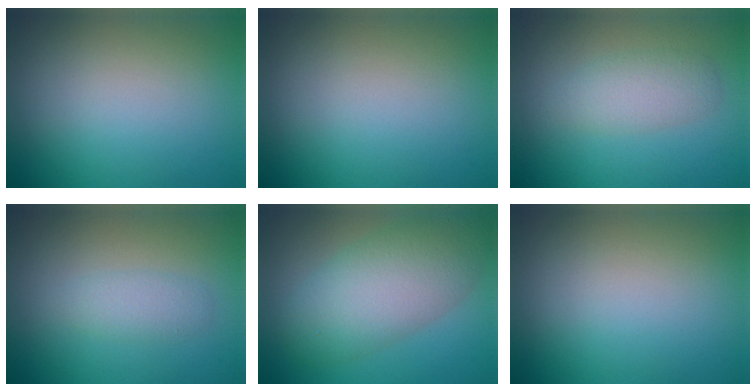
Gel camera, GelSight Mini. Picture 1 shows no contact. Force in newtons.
{"total": 0.0}
{"total": 2.5, "press": 2.5, "slide": 0.0}
{"total": 1.7, "press": 1.7, "slide": 0.1}
{"total": 7.0, "press": 7.0, "slide": 0.3}
{"total": 0.0}